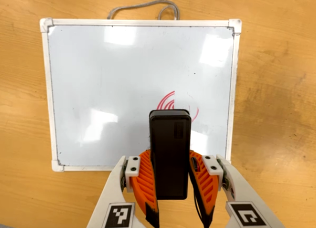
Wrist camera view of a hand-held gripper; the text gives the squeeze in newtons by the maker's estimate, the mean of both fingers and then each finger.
{"total": 7.5, "left": 6.6, "right": 8.5}